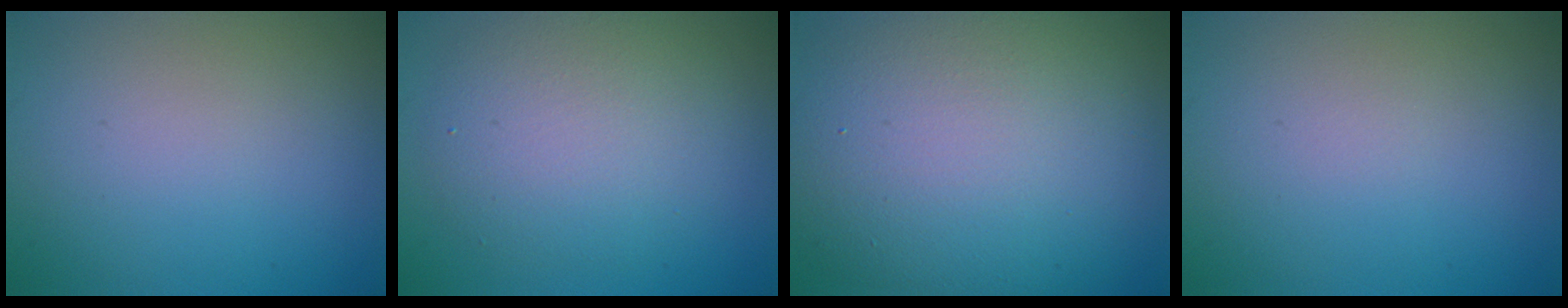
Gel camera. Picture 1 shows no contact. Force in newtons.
{"total": 5.3, "press": 5.3, "slide": 0.3}
{"total": 14.0, "press": 14.0, "slide": 0.7}
{"total": 0.0}